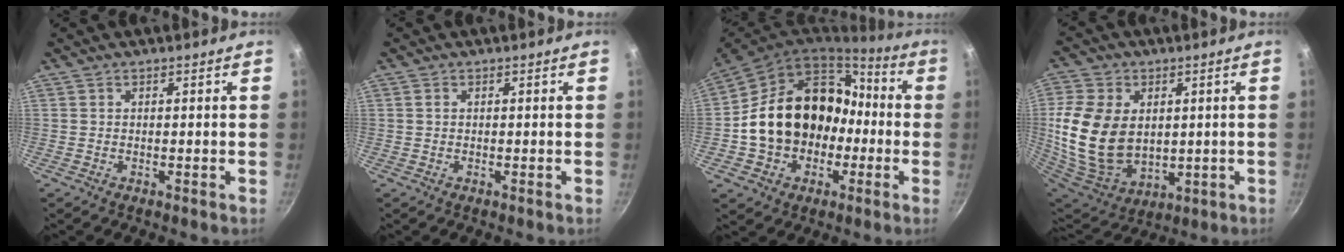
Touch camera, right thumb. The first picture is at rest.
{"total": 0.5, "force": [0.1, 0.4, 0.3], "torque": [-0.004, 0.001, 0.001]}
{"total": 21.2, "force": [-1.8, 17.0, 12.4], "torque": [-0.185, 0.064, -0.016]}
{"total": 20.2, "force": [2.1, 14.3, 14.1], "torque": [-0.273, -0.017, 0.061]}